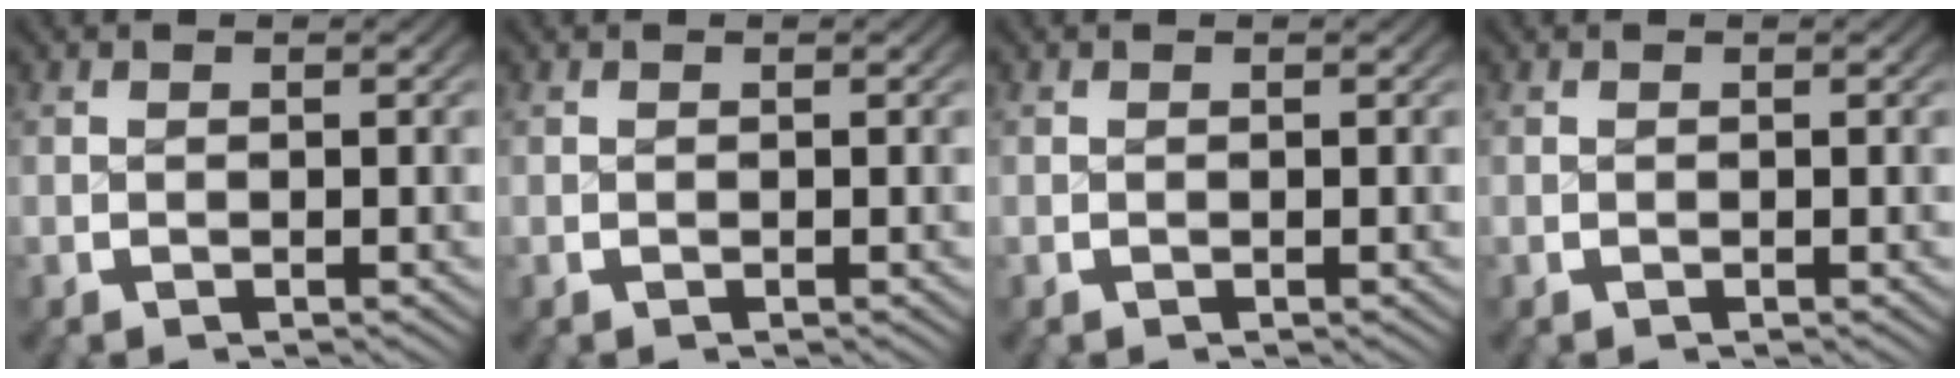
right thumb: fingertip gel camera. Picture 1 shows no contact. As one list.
[{"total": 0.0}, {"total": 0.0}, {"total": 0.0}]